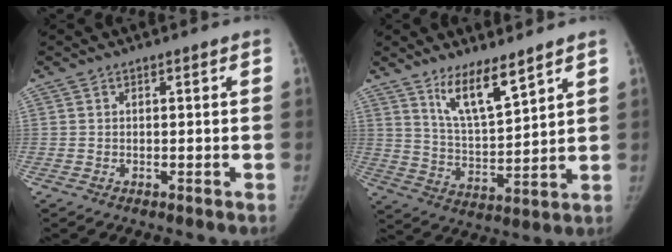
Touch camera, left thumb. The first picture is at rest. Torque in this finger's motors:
{"motor_torque": [0.22, 0.00, 1.04, -0.80, 0.22]}